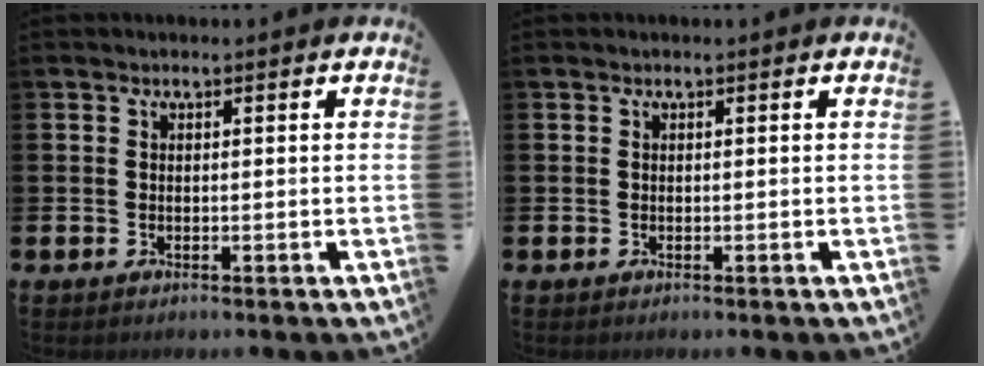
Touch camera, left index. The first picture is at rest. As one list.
[{"total": 0.0}]